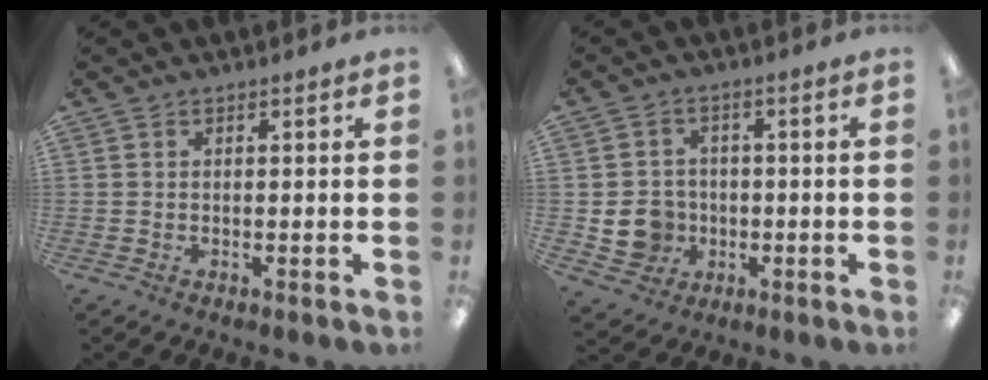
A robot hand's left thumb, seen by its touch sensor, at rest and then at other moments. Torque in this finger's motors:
{"motor_torque": [-0.45, 0.51, 0.09, -0.07, 0.00]}